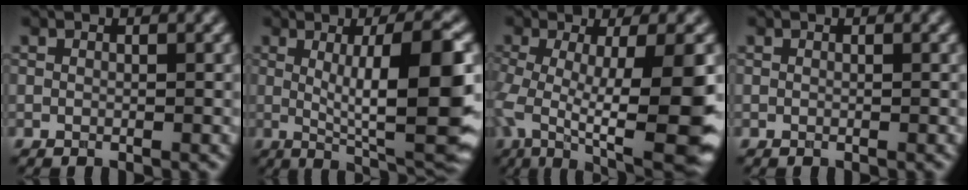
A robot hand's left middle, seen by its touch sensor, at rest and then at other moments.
{"total": 11.3, "force": [0.8, 2.7, 10.9], "torque": [-0.143, -0.006, 0.019]}
{"total": 12.8, "force": [-2.9, 3.7, 12.0], "torque": [-0.203, -0.022, -0.043]}
{"total": 0.0}